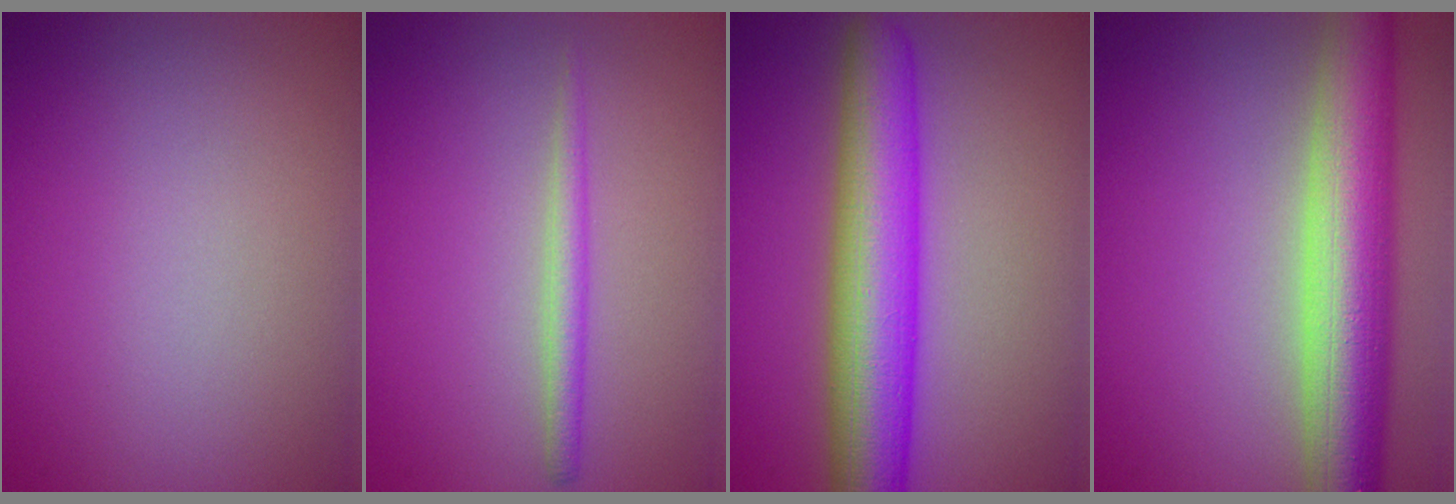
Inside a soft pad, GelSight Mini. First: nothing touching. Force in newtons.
{"total": 1.8, "press": 1.8, "slide": 0.1}
{"total": 9.1, "press": 9.1, "slide": 0.2}
{"total": 9.4, "press": 9.4, "slide": 0.5}